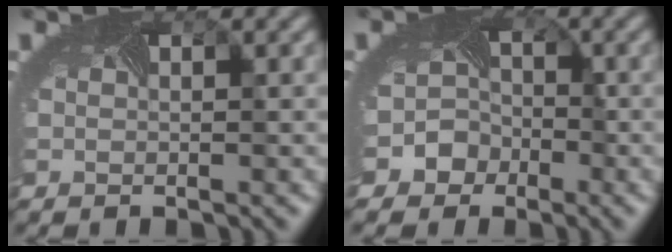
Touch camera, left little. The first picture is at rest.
{"total": 4.1, "force": [-2.3, 3.4, 0.5], "torque": [0.021, 0.001, -0.041]}